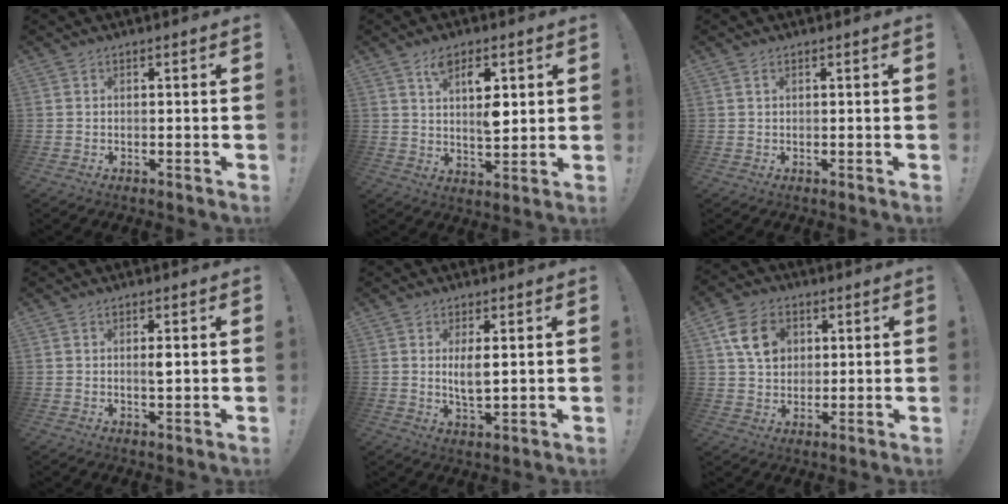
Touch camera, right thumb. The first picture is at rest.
{"total": 9.6, "force": [4.4, 4.6, 7.2], "torque": [-0.099, -0.020, 0.072]}
{"total": 1.0, "force": [0.4, 0.4, 0.9], "torque": [-0.022, 0.004, 0.008]}
{"total": 2.3, "force": [0.5, 0.6, 2.2], "torque": [-0.039, -0.002, 0.005]}
{"total": 5.3, "force": [1.3, 1.8, 4.8], "torque": [-0.081, -0.012, 0.018]}
{"total": 12.1, "force": [4.1, 9.3, 6.5], "torque": [-0.103, -0.002, 0.081]}